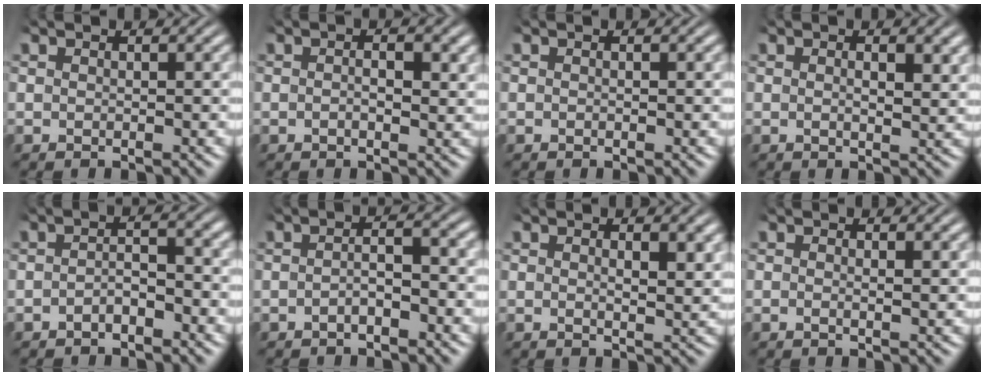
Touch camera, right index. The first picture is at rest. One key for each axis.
{"total": 2.0, "fx": 0.0, "fy": 0.8, "fz": 1.9, "tx": -0.022, "ty": 0.005, "tz": -0.006}
{"total": 0.0}
{"total": 1.5, "fx": 0.5, "fy": 0.2, "fz": 1.4, "tx": -0.021, "ty": -0.004, "tz": 0.007}
{"total": 2.1, "fx": -1.4, "fy": 0.7, "fz": 1.5, "tx": -0.016, "ty": -0.001, "tz": -0.026}
{"total": 2.2, "fx": -1.2, "fy": 0.5, "fz": 1.8, "tx": -0.022, "ty": -0.001, "tz": -0.023}
{"total": 1.5, "fx": 0.7, "fy": 0.0, "fz": 1.3, "tx": -0.019, "ty": -0.009, "tz": 0.013}
{"total": 0.7, "fx": 0.0, "fy": 0.2, "fz": 0.6, "tx": -0.017, "ty": -0.008, "tz": 0.000}